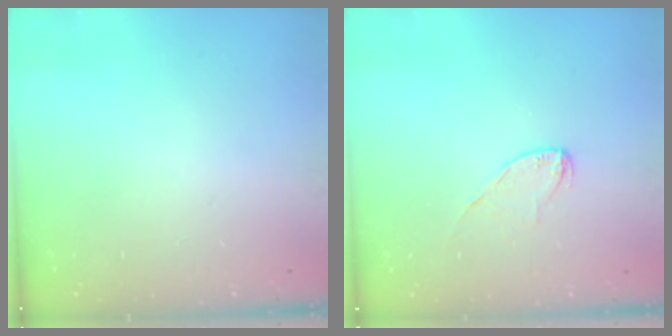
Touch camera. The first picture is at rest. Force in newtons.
{"total": 5.3, "press": 5.3, "slide": 0.5}